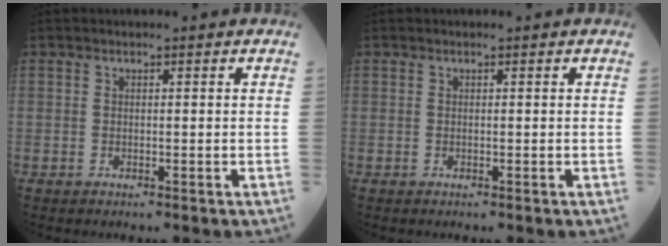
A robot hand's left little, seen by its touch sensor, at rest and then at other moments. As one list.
[{"total": 0.0}]